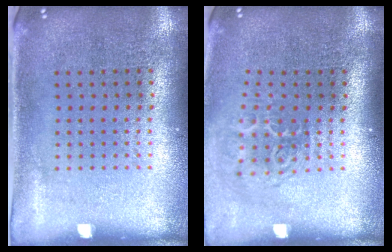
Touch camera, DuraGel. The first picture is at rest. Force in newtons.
{"total": 1.8, "press": 1.2, "slide": 1.4}